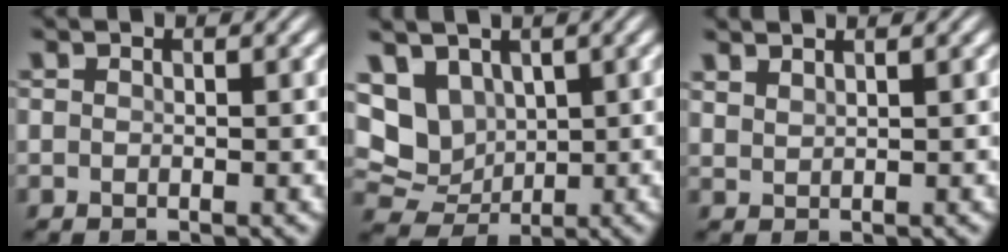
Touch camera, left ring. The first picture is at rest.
{"total": 6.4, "force": [2.2, 5.1, 3.2], "torque": [-0.079, 0.011, 0.045]}
{"total": 1.7, "force": [1.6, 0.4, 0.5], "torque": [-0.002, 0.000, 0.023]}